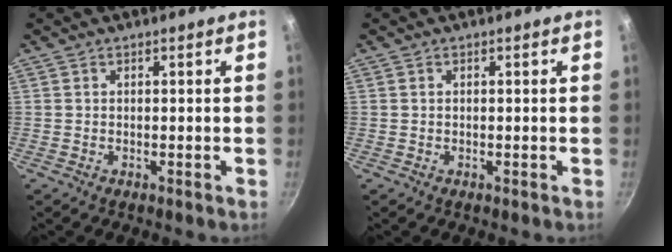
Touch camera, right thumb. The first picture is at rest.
{"total": 0.0}